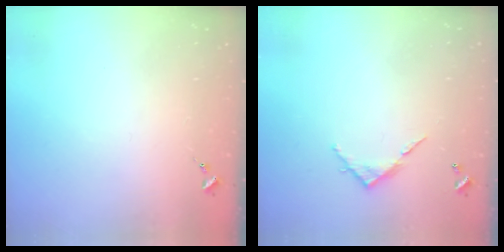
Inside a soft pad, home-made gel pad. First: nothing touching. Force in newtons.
{"total": 5.7, "press": 5.7, "slide": 0.4}